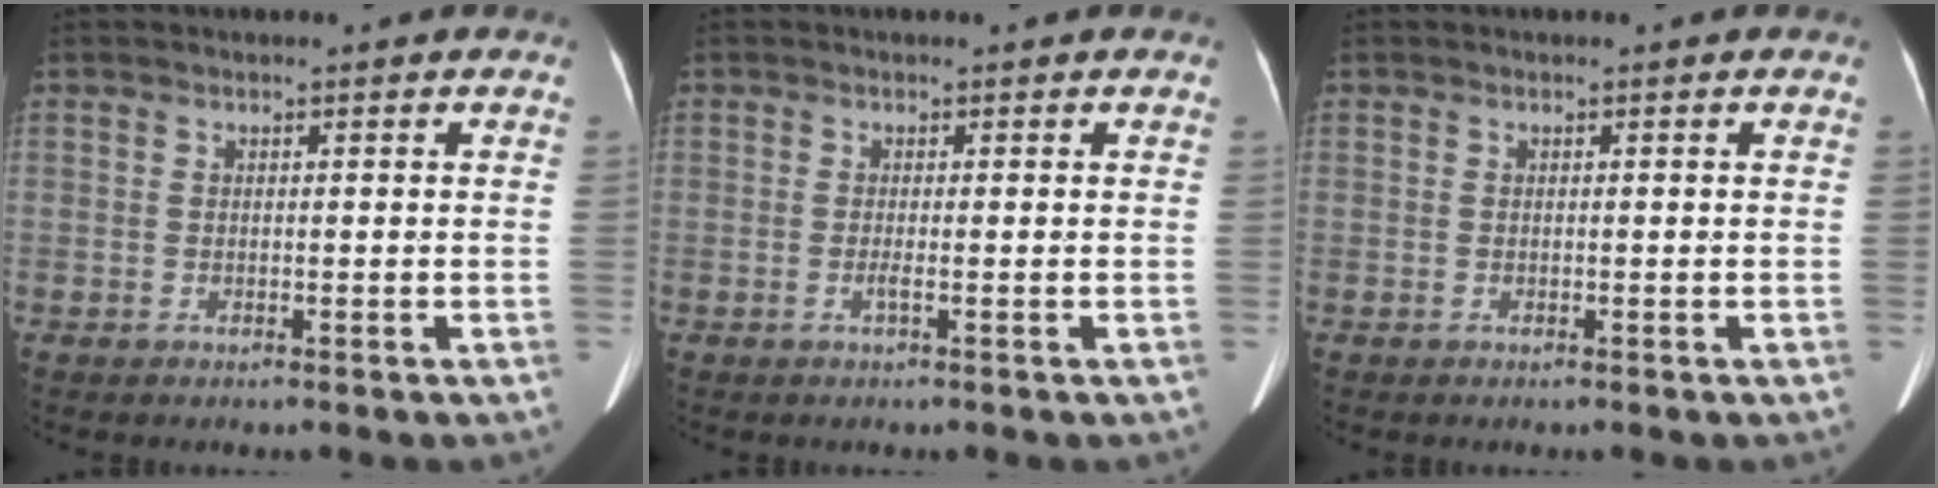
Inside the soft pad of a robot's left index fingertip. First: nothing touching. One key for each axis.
{"total": 0.7, "fx": 0.0, "fy": -0.1, "fz": 0.7, "tx": -0.016, "ty": -0.001, "tz": -0.002}
{"total": 0.0}